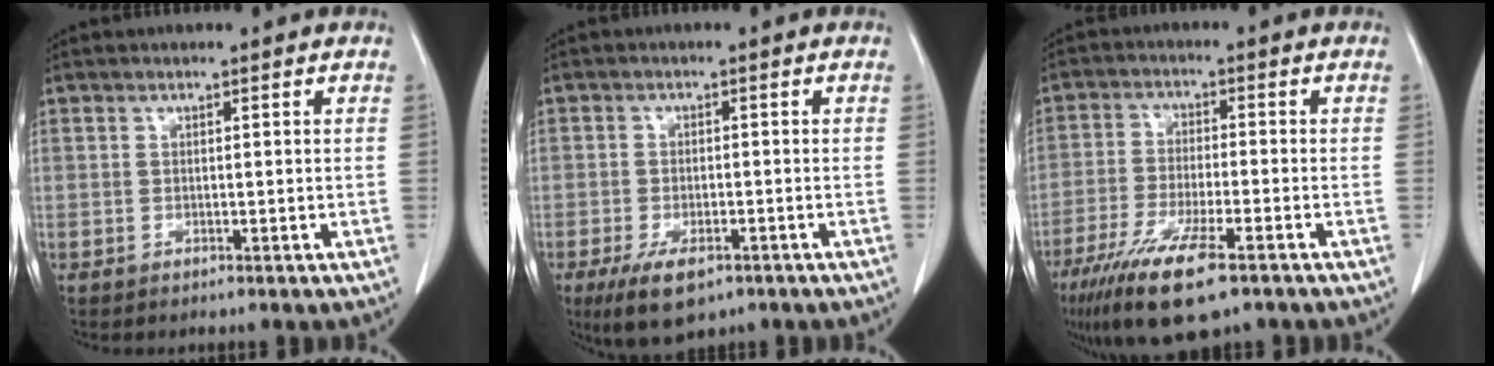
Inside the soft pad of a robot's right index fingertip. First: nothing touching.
{"total": 6.5, "force": [-4.0, 2.9, 4.3], "torque": [-0.079, -0.008, -0.062]}
{"total": 11.9, "force": [-7.5, 2.0, 9.0], "torque": [-0.166, -0.028, -0.126]}